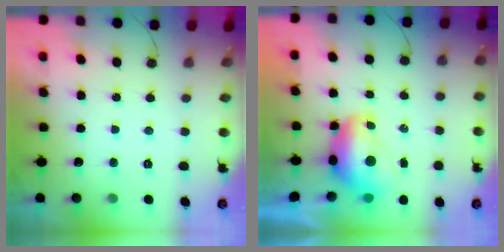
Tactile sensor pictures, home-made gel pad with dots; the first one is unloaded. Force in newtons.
{"total": 8.4, "press": 8.3, "slide": 0.8}